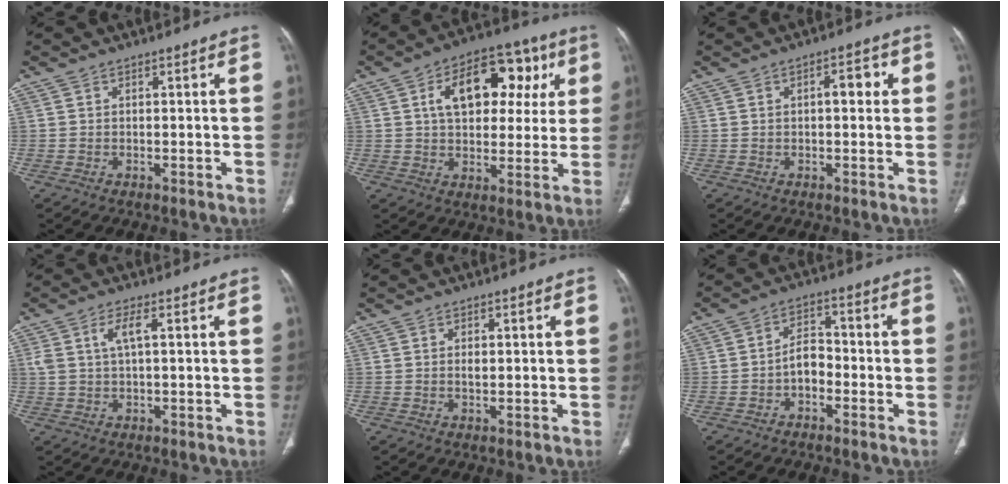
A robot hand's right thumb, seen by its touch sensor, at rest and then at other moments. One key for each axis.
{"total": 16.9, "fx": 5.2, "fy": 10.3, "fz": 12.4, "tx": -0.133, "ty": 0.017, "tz": 0.075}
{"total": 3.6, "fx": 0.5, "fy": 1.8, "fz": 3.1, "tx": -0.032, "ty": 0.009, "tz": 0.003}
{"total": 3.9, "fx": 1.0, "fy": 1.2, "fz": 3.5, "tx": -0.085, "ty": 0.013, "tz": 0.026}
{"total": 1.1, "fx": 0.1, "fy": 0.5, "fz": 0.9, "tx": -0.020, "ty": -0.002, "tz": 0.004}
{"total": 4.9, "fx": -2.0, "fy": 3.2, "fz": 3.1, "tx": -0.039, "ty": 0.030, "tz": -0.043}